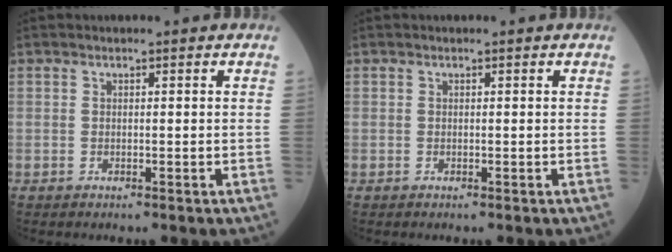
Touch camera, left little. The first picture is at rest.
{"total": 0.0}